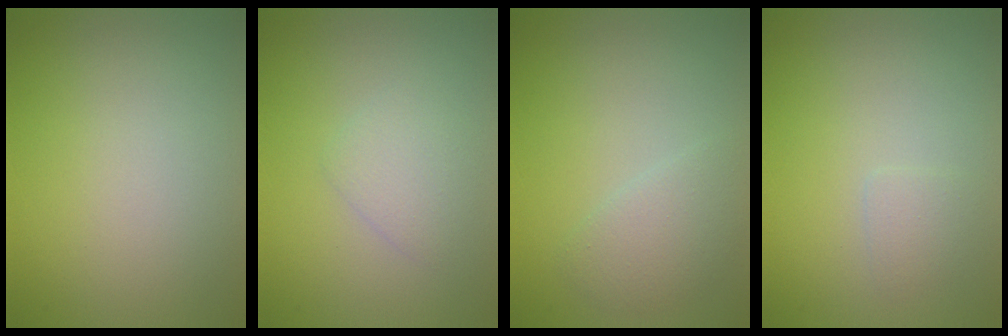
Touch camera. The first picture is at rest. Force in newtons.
{"total": 1.8, "press": 1.8, "slide": 0.0}
{"total": 2.3, "press": 2.3, "slide": 0.1}
{"total": 1.1, "press": 1.1, "slide": 0.1}